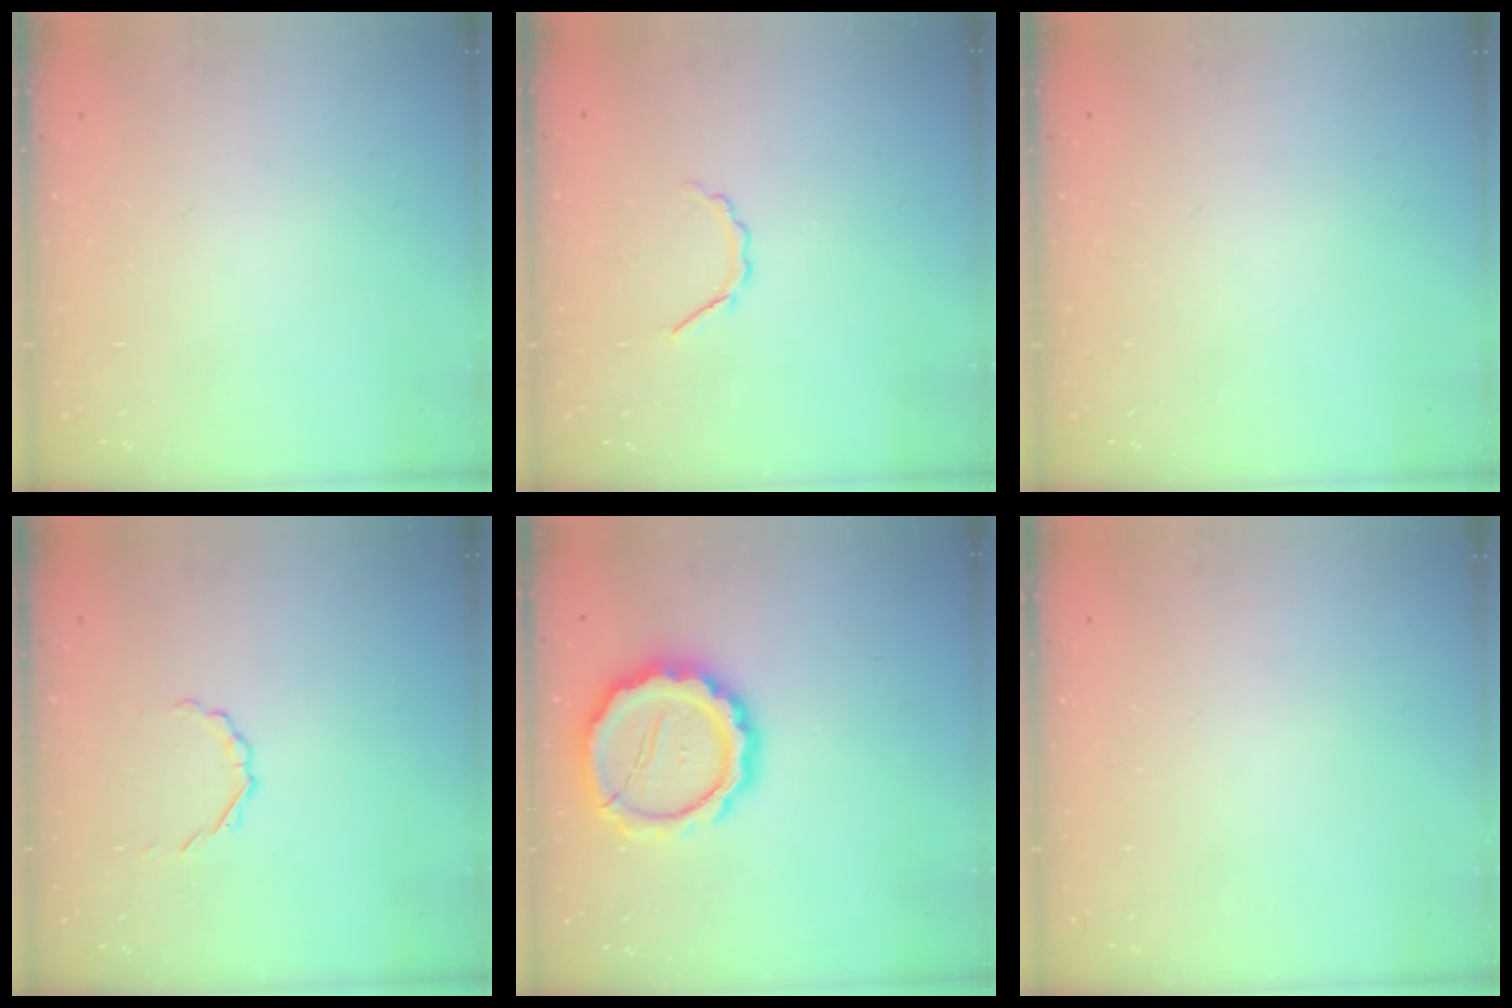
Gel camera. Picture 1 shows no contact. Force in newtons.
{"total": 2.9, "press": 2.7, "slide": 1.0}
{"total": 0.0}
{"total": 2.2, "press": 2.1, "slide": 0.7}
{"total": 14.5, "press": 14.2, "slide": 2.5}
{"total": 0.0}